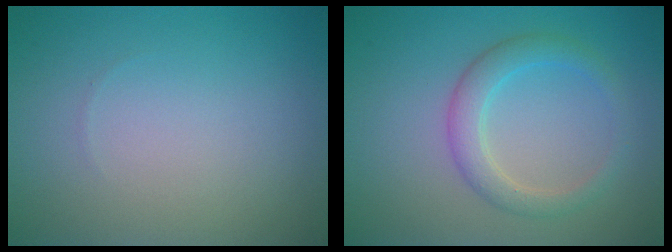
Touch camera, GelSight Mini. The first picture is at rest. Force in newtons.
{"total": 3.1, "press": 3.1, "slide": 0.2}